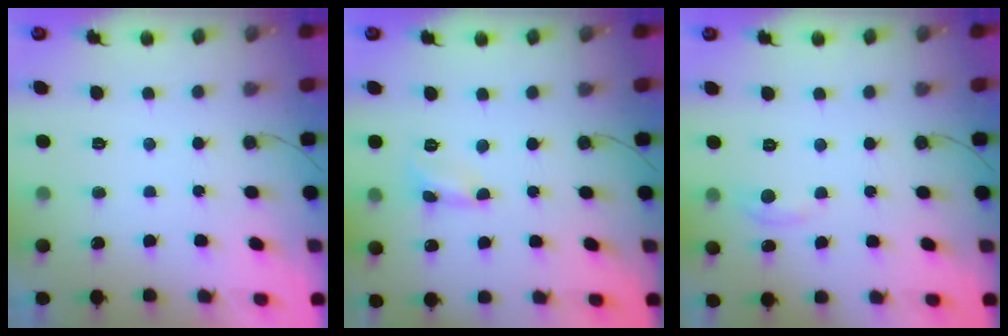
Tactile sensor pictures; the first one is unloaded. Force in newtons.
{"total": 1.6, "press": 1.6, "slide": 0.1}
{"total": 3.1, "press": 3.1, "slide": 0.5}